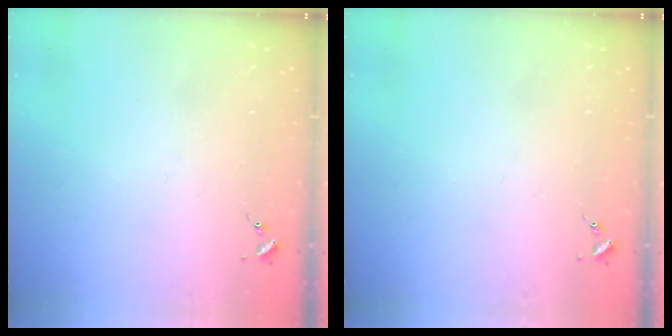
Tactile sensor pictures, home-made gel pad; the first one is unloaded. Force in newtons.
{"total": 0.0}